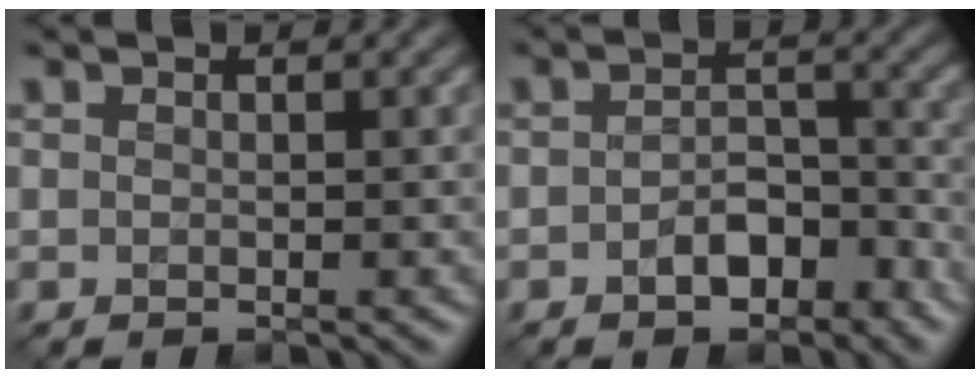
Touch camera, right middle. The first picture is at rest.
{"total": 3.5, "force": [-1.9, 1.9, 2.2], "torque": [-0.034, 0.009, -0.030]}